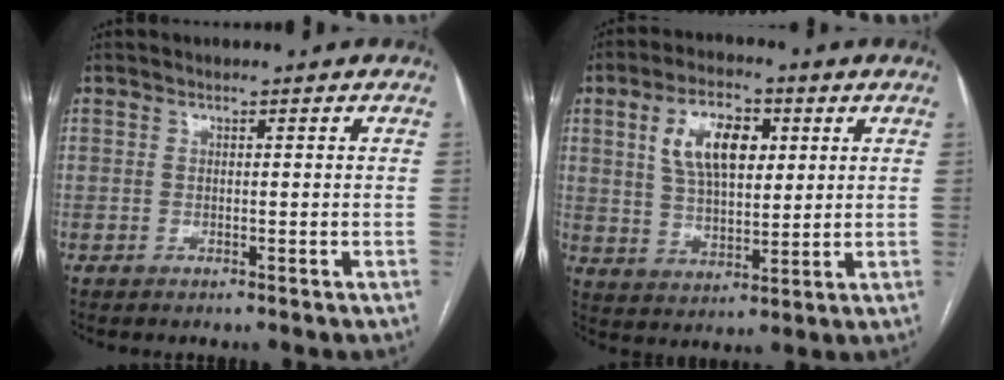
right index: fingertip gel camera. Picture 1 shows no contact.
{"total": 10.5, "force": [3.5, 5.2, 8.5], "torque": [-0.161, 0.018, 0.066]}